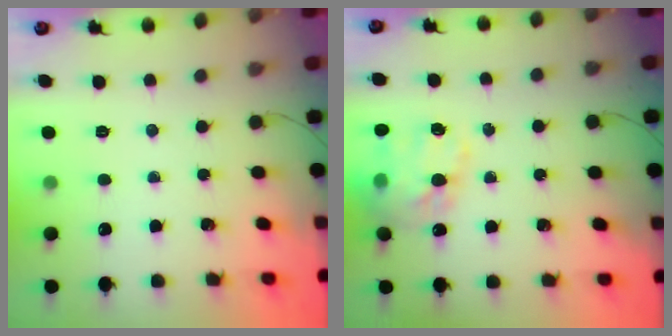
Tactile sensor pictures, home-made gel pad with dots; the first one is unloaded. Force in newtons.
{"total": 18.8, "press": 18.5, "slide": 3.5}